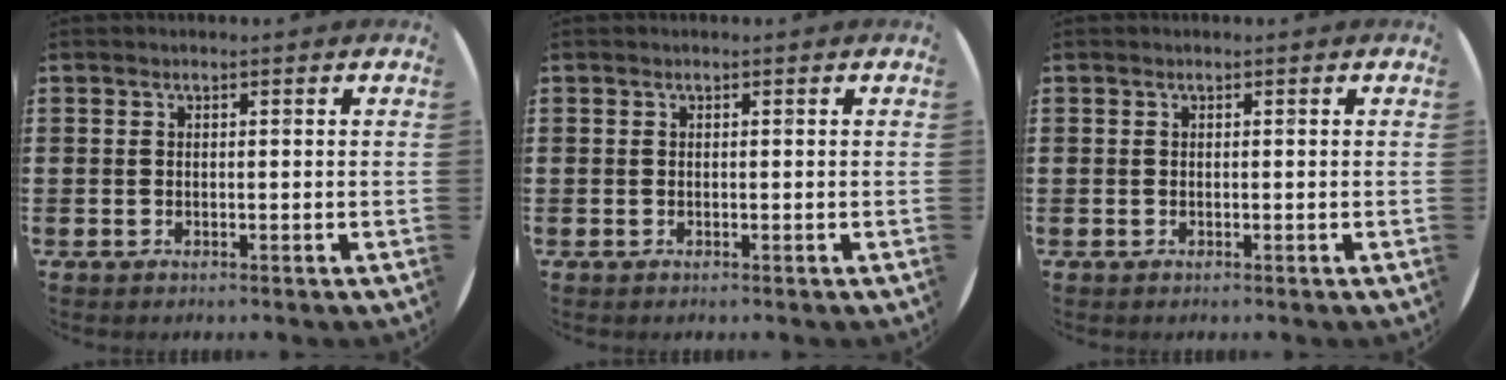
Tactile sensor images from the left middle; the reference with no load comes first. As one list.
[{"total": 0.0}, {"total": 0.0}]